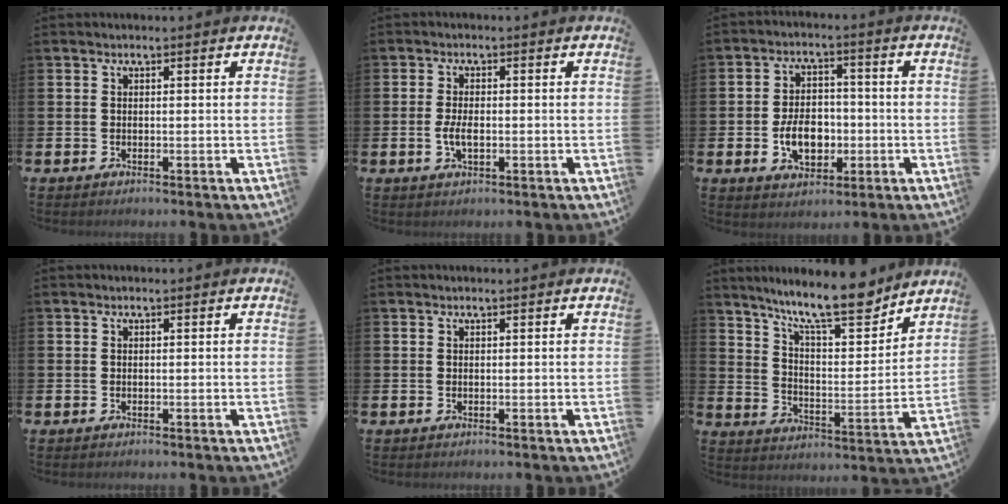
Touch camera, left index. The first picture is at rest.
{"total": 2.9, "force": [-0.5, 1.4, 2.5], "torque": [-0.044, 0.002, -0.010]}
{"total": 6.1, "force": [-1.4, 4.3, 4.0], "torque": [-0.057, 0.006, -0.030]}
{"total": 0.0}
{"total": 0.0}
{"total": 13.1, "force": [11.1, 2.7, 6.3], "torque": [-0.116, -0.070, 0.189]}